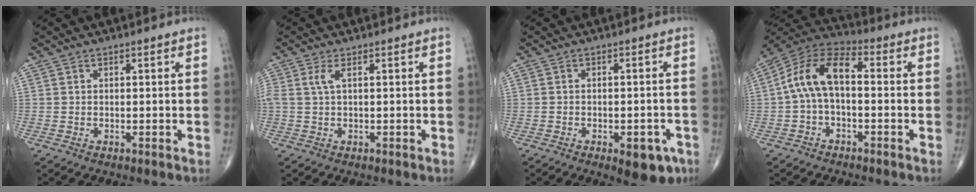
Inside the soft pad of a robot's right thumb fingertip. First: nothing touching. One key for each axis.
{"total": 1.9, "fx": 0.6, "fy": 0.3, "fz": 1.8, "tx": -0.057, "ty": 0.010, "tz": 0.017}
{"total": 6.8, "fx": -3.4, "fy": 3.1, "fz": 5.0, "tx": -0.044, "ty": 0.014, "tz": -0.036}
{"total": 10.9, "fx": -0.1, "fy": 5.7, "fz": 9.3, "tx": -0.175, "ty": 0.040, "tz": -0.014}